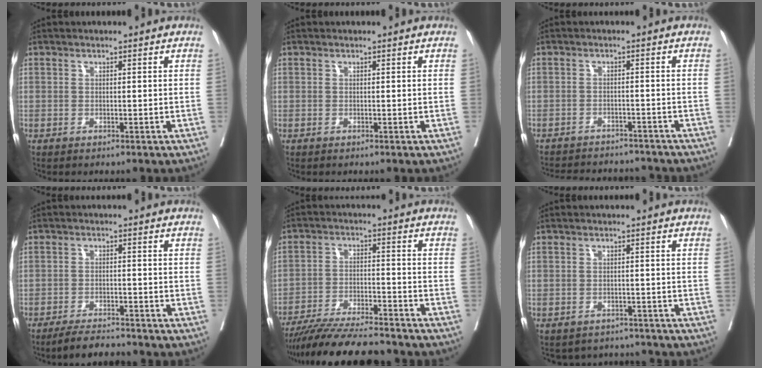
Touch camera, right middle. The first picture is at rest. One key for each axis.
{"total": 0.0}
{"total": 12.2, "fx": -11.5, "fy": 2.9, "fz": 2.9, "tx": -0.059, "ty": 0.006, "tz": -0.147}
{"total": 4.5, "fx": -4.3, "fy": 0.3, "fz": 1.3, "tx": -0.027, "ty": -0.016, "tz": -0.076}
{"total": 14.1, "fx": -12.9, "fy": 1.3, "fz": 5.7, "tx": -0.091, "ty": -0.014, "tz": -0.207}
{"total": 5.0, "fx": -4.7, "fy": 1.7, "fz": -0.3, "tx": 0.008, "ty": 0.012, "tz": -0.058}